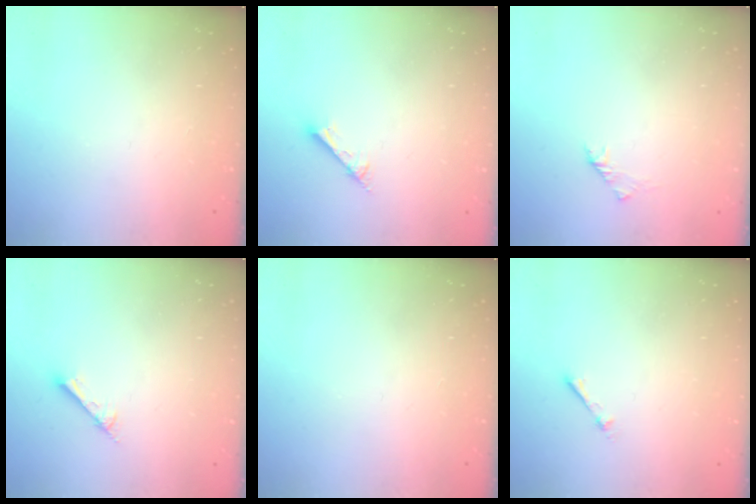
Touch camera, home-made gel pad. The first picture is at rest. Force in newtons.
{"total": 5.0, "press": 5.0, "slide": 0.7}
{"total": 2.0, "press": 1.9, "slide": 0.6}
{"total": 2.6, "press": 2.6, "slide": 0.1}
{"total": 0.0}
{"total": 1.7, "press": 1.7, "slide": 0.2}